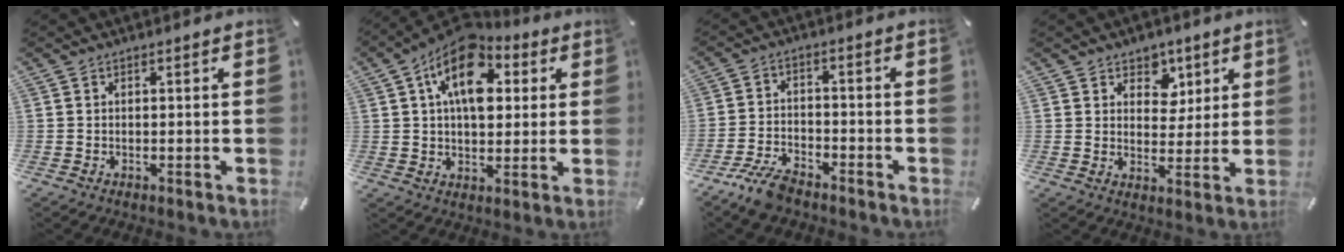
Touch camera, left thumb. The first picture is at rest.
{"total": 15.3, "force": [5.2, 9.9, 10.5], "torque": [-0.162, -0.015, 0.090]}
{"total": 6.9, "force": [-5.7, 2.3, 3.2], "torque": [-0.076, 0.020, -0.111]}
{"total": 6.7, "force": [3.2, 5.6, 1.8], "torque": [-0.011, -0.018, 0.053]}